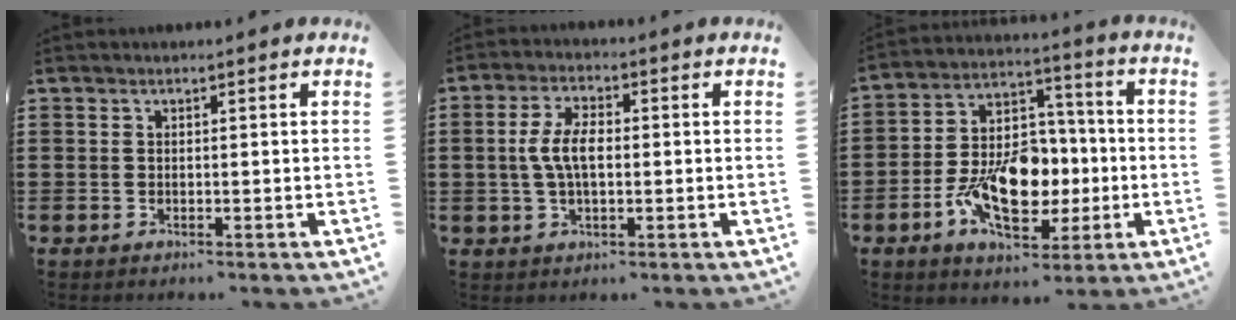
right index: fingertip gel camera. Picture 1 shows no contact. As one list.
[{"total": 6.0, "force": [0.0, 2.8, 5.4], "torque": [-0.122, 0.002, -0.008]}, {"total": 12.4, "force": [-3.2, 8.0, 8.9], "torque": [-0.178, 0.004, -0.055]}]